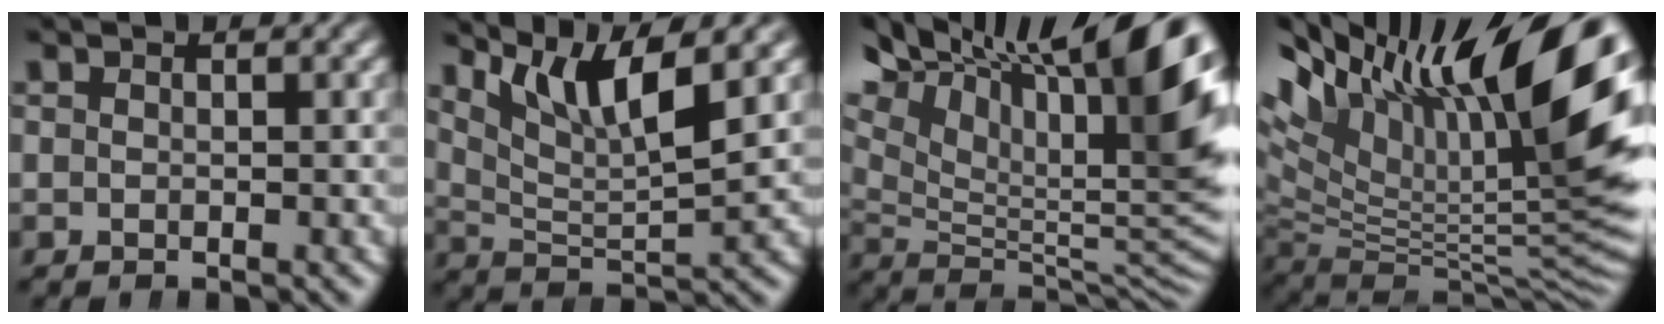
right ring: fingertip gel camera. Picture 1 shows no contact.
{"total": 6.0, "force": [3.4, 2.3, 4.3], "torque": [-0.087, -0.006, 0.062]}
{"total": 16.0, "force": [3.7, 7.8, 13.4], "torque": [-0.177, 0.000, 0.061]}
{"total": 17.8, "force": [3.9, 8.9, 14.9], "torque": [-0.222, -0.011, 0.077]}